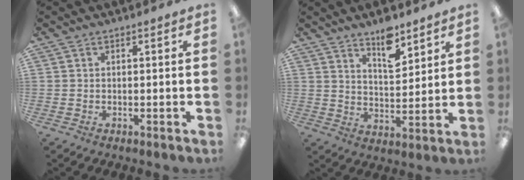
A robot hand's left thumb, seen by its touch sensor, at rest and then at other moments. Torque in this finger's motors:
{"motor_torque": [-0.32, 0.18, -0.73, 0.04, 0.05]}